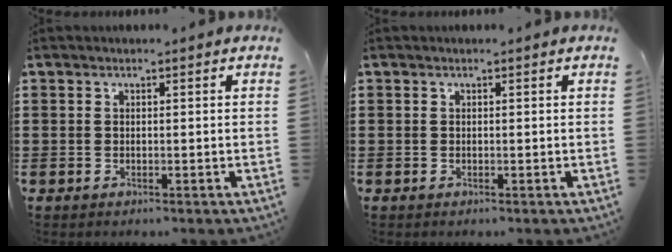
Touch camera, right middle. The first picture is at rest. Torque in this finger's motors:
{"motor_torque": [0.07, -0.04, -0.02, -0.01]}